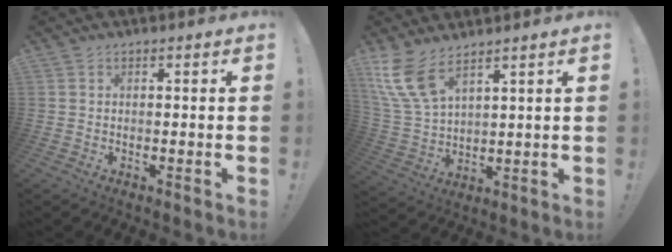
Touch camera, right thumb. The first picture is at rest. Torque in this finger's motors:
{"motor_torque": [0.67, 2.53, 1.00, 0.77, 0.33]}